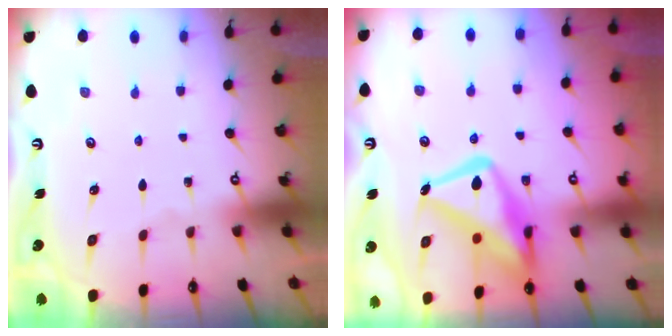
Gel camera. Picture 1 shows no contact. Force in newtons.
{"total": 18.2, "press": 18.1, "slide": 1.8}